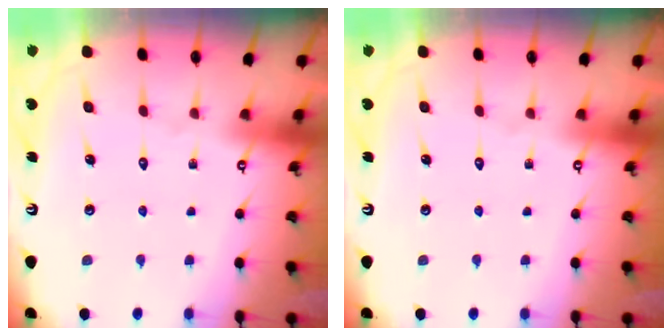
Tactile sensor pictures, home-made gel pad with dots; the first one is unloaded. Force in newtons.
{"total": 0.0}